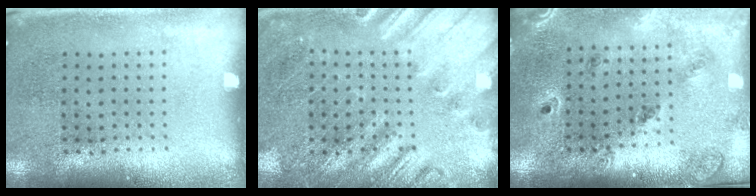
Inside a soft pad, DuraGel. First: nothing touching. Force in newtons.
{"total": 2.3, "press": 2.2, "slide": 0.6}
{"total": 1.4, "press": 1.3, "slide": 0.2}